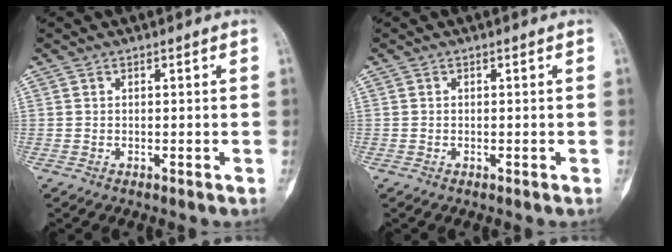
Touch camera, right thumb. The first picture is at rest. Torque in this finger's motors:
{"motor_torque": [-0.28, -0.25, -0.29, -0.33, -0.13]}